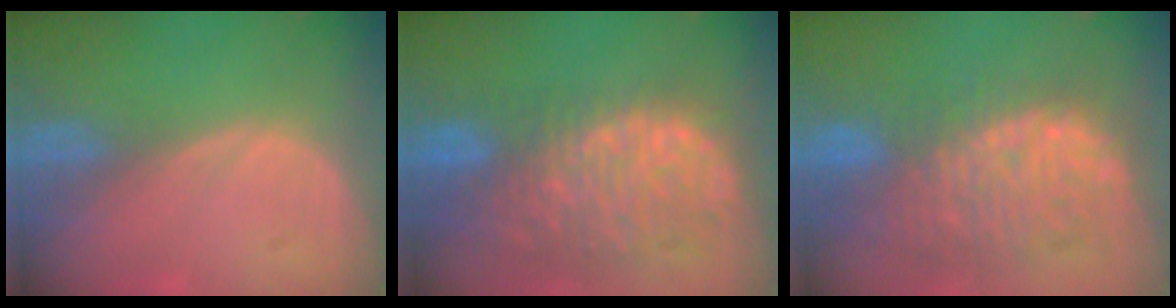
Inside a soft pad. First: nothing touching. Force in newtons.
{"total": 13.1, "press": 10.9, "slide": 7.3}
{"total": 12.2, "press": 10.9, "slide": 5.5}